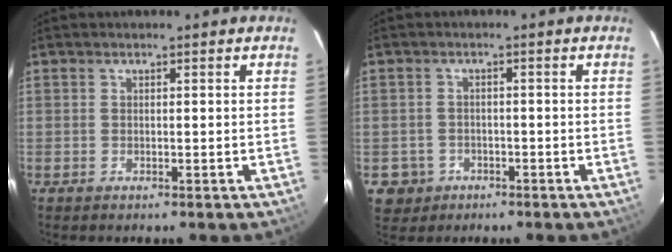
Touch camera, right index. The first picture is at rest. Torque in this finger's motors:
{"motor_torque": [-0.36, 0.14, -1.05, -0.21]}